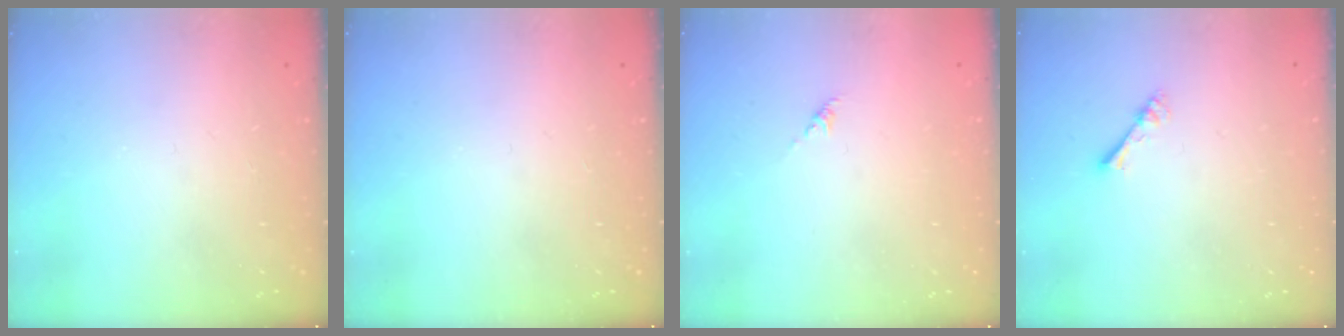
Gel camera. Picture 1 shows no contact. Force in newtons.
{"total": 0.0}
{"total": 0.6, "press": 0.4, "slide": 0.4}
{"total": 2.4, "press": 2.4, "slide": 0.2}